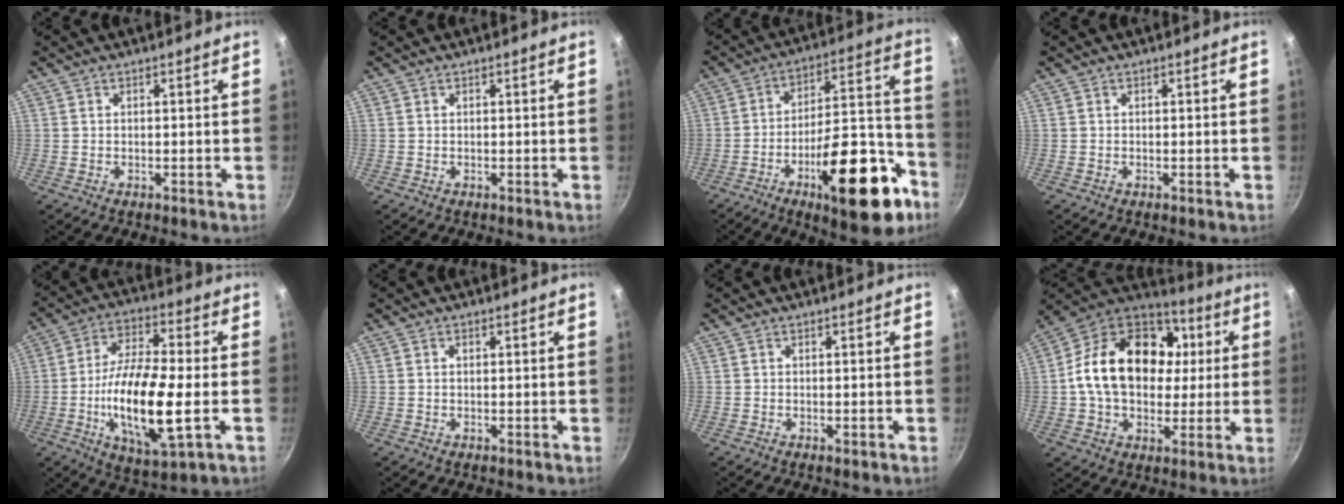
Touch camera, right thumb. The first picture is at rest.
{"total": 0.0}
{"total": 24.1, "force": [-11.5, 9.4, 18.9], "torque": [-0.215, 0.076, -0.168]}
{"total": 0.0}
{"total": 18.0, "force": [-3.4, 5.8, 16.7], "torque": [-0.318, 0.010, -0.067]}
{"total": 0.7, "force": [0.2, 0.5, 0.5], "torque": [-0.008, 0.003, 0.003]}
{"total": 0.9, "force": [-0.3, 0.3, 0.8], "torque": [-0.013, 0.001, -0.005]}
{"total": 23.7, "force": [2.7, 17.2, 16.1], "torque": [-0.254, 0.027, 0.034]}